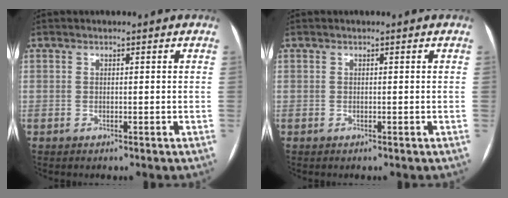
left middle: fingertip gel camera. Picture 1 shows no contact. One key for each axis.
{"total": 0.0}